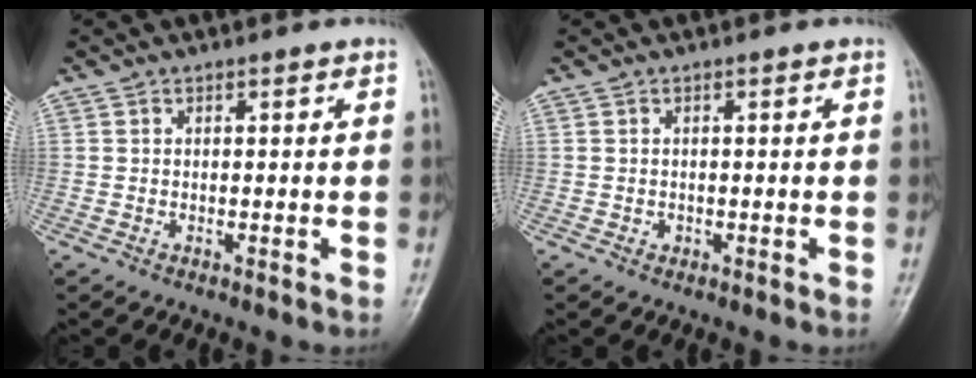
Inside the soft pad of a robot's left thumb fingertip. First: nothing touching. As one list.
[{"total": 0.6, "force": [-0.1, 0.5, 0.2], "torque": [0.000, 0.002, -0.002]}]